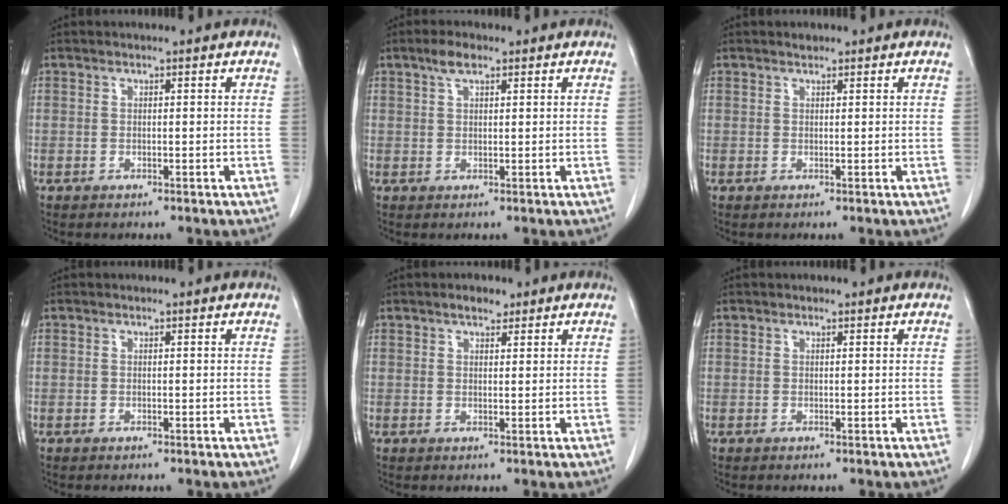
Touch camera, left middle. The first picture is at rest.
{"total": 2.6, "force": [1.7, 0.9, 1.8], "torque": [-0.040, 0.006, 0.032]}
{"total": 0.6, "force": [0.6, 0.2, 0.1], "torque": [-0.012, 0.000, 0.010]}
{"total": 0.0}
{"total": 2.1, "force": [1.5, 0.9, 1.1], "torque": [-0.022, 0.003, 0.022]}
{"total": 0.0}